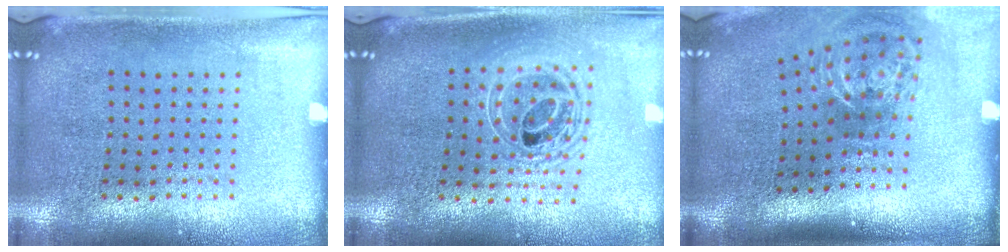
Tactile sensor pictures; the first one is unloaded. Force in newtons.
{"total": 1.8, "press": 1.4, "slide": 1.1}
{"total": 2.1, "press": 1.3, "slide": 1.7}